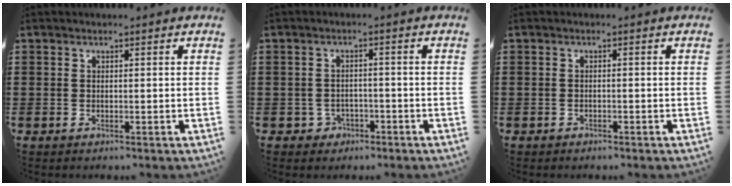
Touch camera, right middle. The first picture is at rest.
{"total": 2.7, "force": [-2.0, 1.7, 0.6], "torque": [-0.018, 0.003, -0.044]}
{"total": 0.7, "force": [-0.6, 0.3, 0.0], "torque": [-0.002, 0.002, -0.014]}